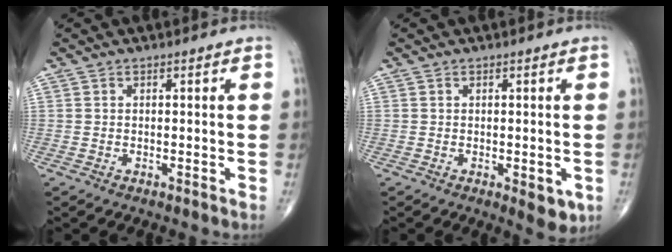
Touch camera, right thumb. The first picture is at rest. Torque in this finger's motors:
{"motor_torque": [0.57, 0.82, 0.33, -0.40, 0.00]}